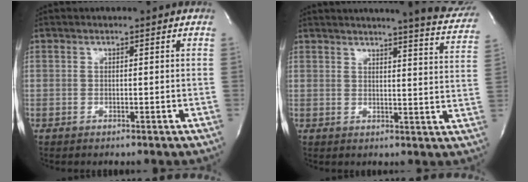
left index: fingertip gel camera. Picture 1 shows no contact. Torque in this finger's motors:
{"motor_torque": [0.00, -0.14, 0.46, 0.08]}